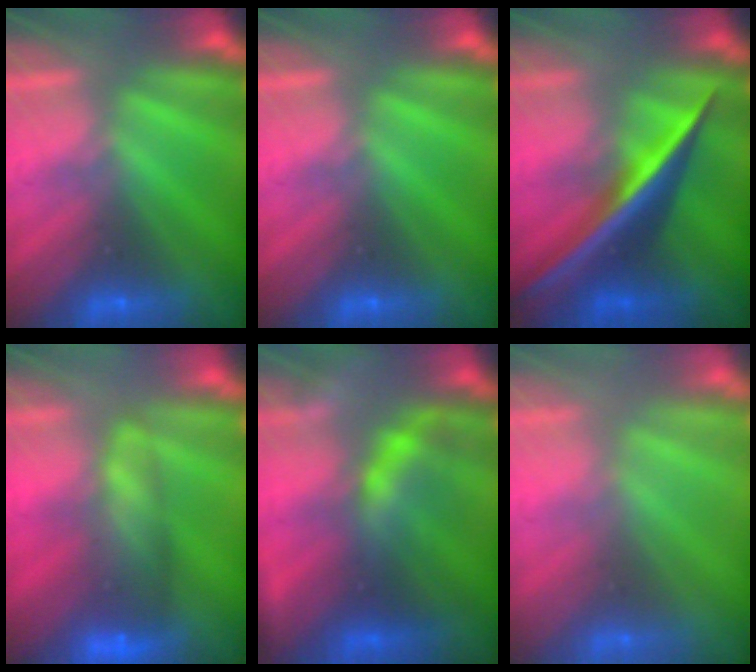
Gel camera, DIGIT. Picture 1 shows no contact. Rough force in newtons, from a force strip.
{"total": 0.0}
{"total": 2.7}
{"total": 7.6}
{"total": 7.3}
{"total": 2.9}